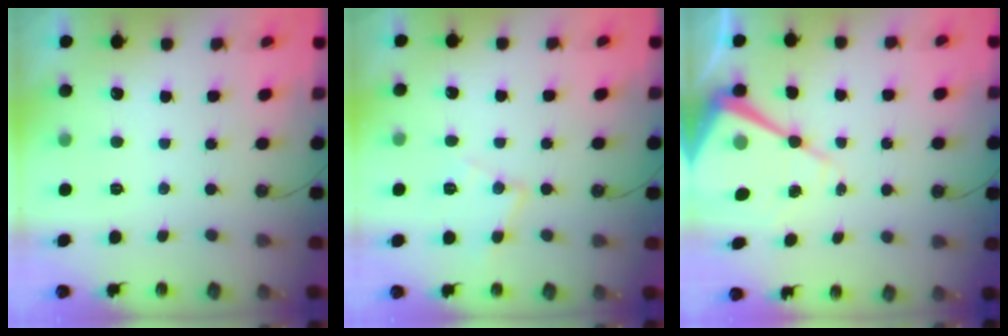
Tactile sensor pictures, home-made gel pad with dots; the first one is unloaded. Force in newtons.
{"total": 8.3, "press": 8.3, "slide": 0.6}
{"total": 14.4, "press": 14.4, "slide": 1.3}